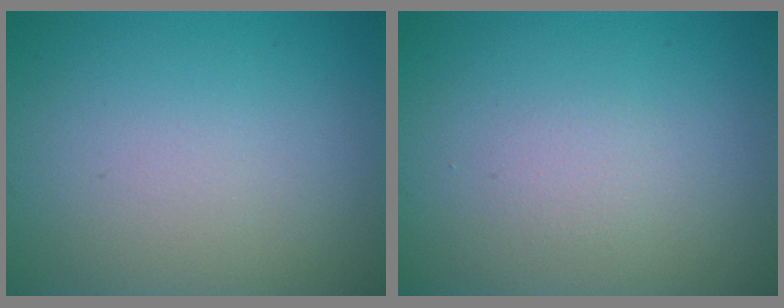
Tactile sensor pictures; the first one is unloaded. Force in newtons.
{"total": 1.0, "press": 0.9, "slide": 0.1}